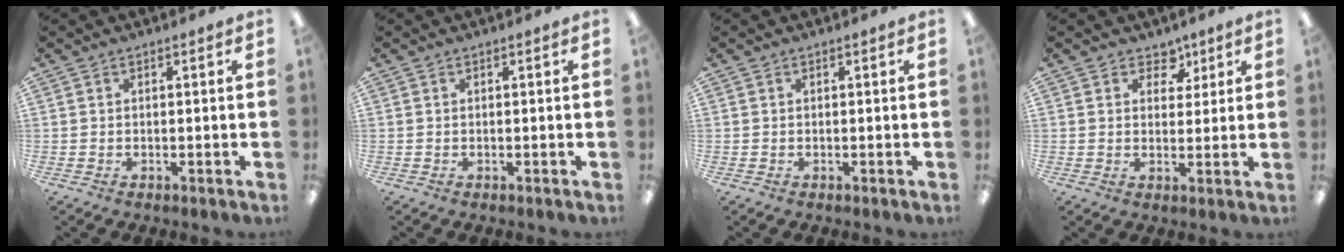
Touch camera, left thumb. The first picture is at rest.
{"total": 0.0}
{"total": 0.0}
{"total": 5.0, "force": [3.0, 3.7, 1.6], "torque": [-0.004, -0.017, 0.049]}